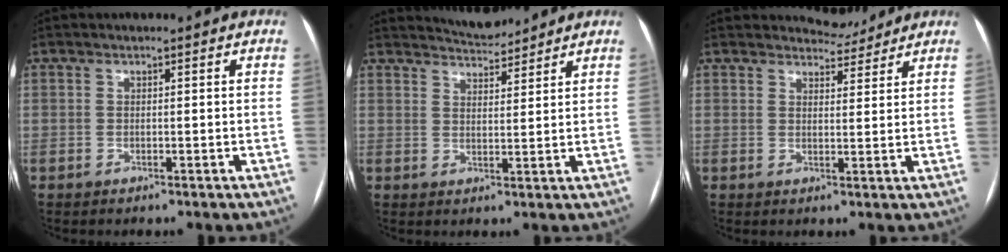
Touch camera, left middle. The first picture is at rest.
{"total": 5.0, "force": [5.0, 0.3, 0.3], "torque": [-0.012, 0.007, 0.079]}
{"total": 3.8, "force": [3.7, 0.8, -0.3], "torque": [0.000, -0.004, 0.051]}